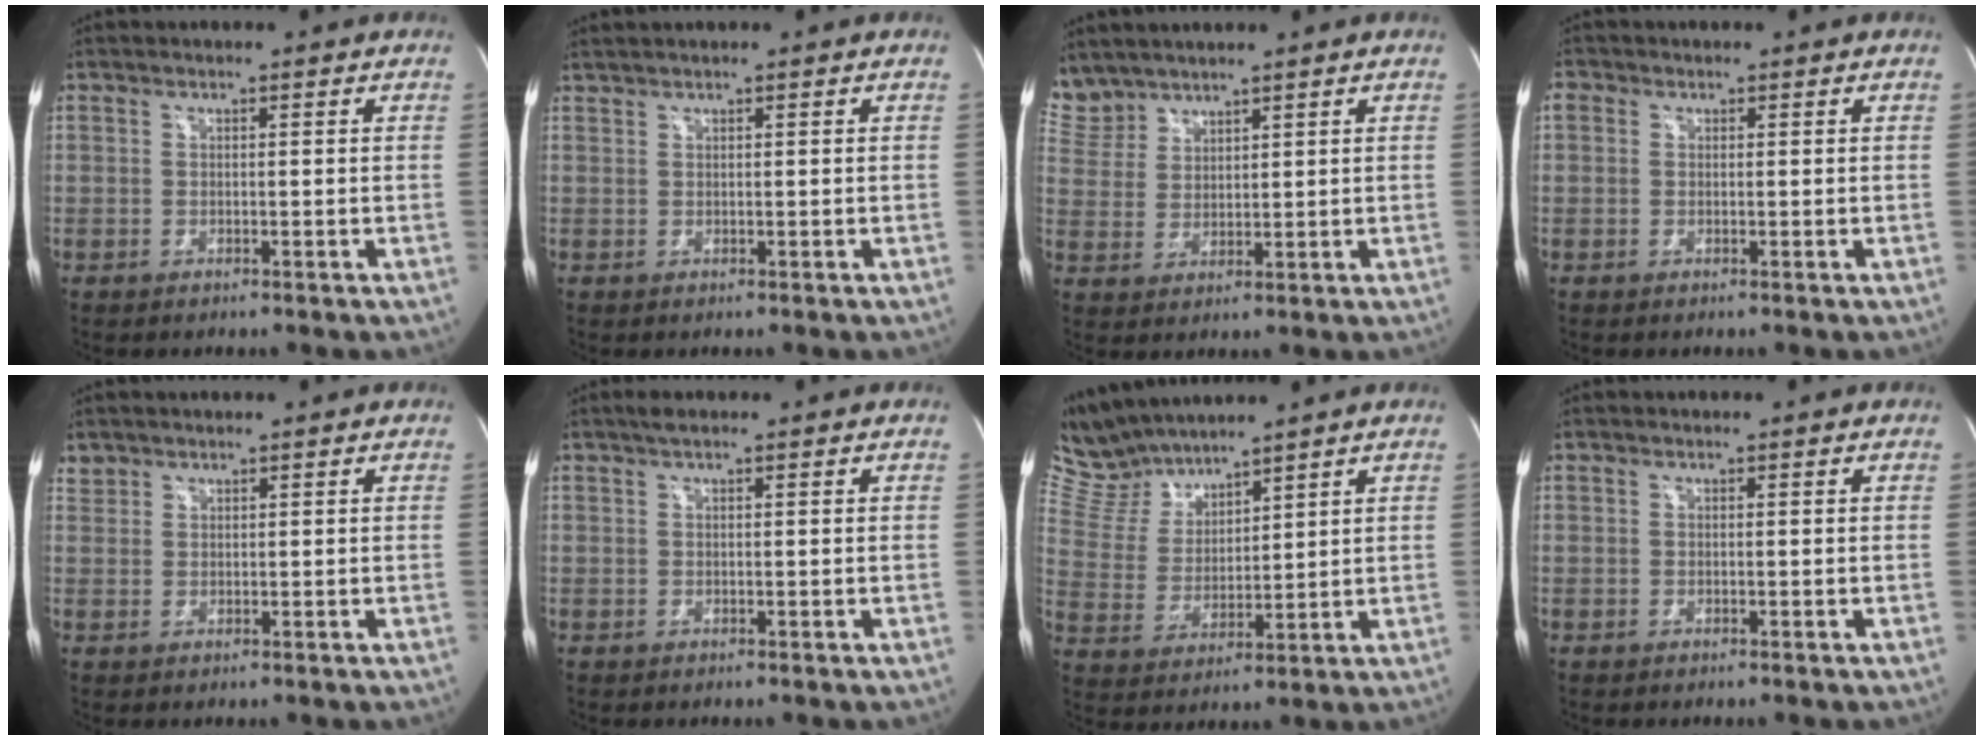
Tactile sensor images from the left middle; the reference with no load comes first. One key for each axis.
{"total": 1.4, "fx": 1.3, "fy": -0.2, "fz": 0.4, "tx": -0.012, "ty": 0.012, "tz": 0.031}
{"total": 5.6, "fx": 5.4, "fy": 1.8, "fz": -0.1, "tx": -0.011, "ty": 0.012, "tz": 0.125}
{"total": 1.4, "fx": 0.5, "fy": 1.2, "fz": 0.5, "tx": -0.006, "ty": 0.011, "tz": 0.007}
{"total": 1.5, "fx": 1.3, "fy": 0.8, "fz": -0.2, "tx": 0.006, "ty": 0.009, "tz": 0.024}
{"total": 1.3, "fx": 0.9, "fy": 0.2, "fz": 0.9, "tx": -0.020, "ty": 0.012, "tz": 0.015}
{"total": 8.5, "fx": 8.2, "fy": 1.7, "fz": 1.0, "tx": -0.042, "ty": 0.016, "tz": 0.182}
{"total": 0.0}